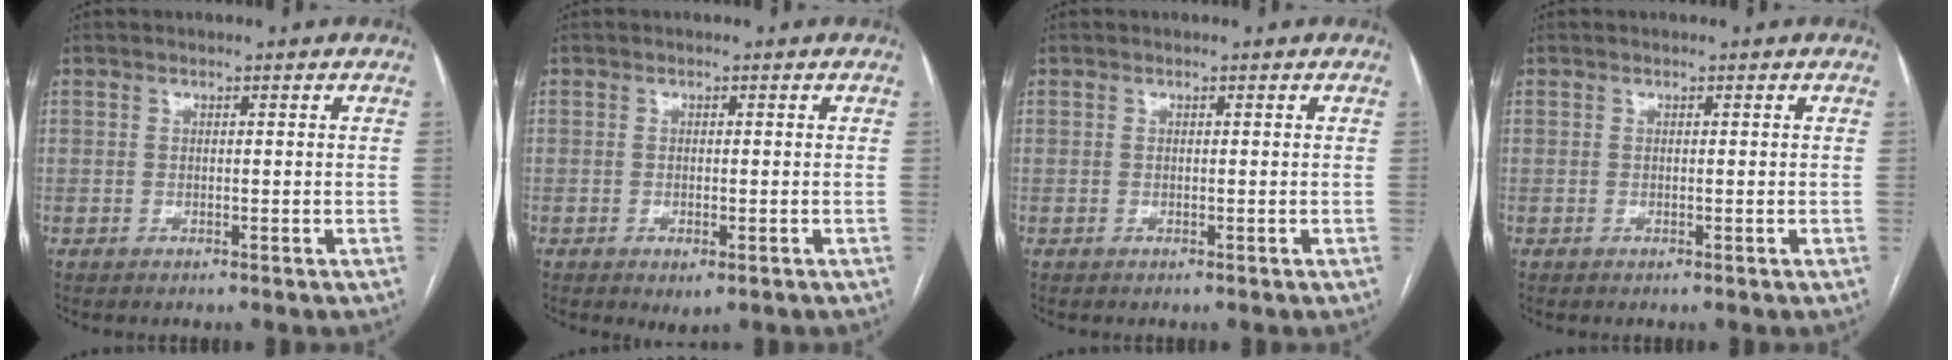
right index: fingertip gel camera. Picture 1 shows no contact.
{"total": 2.1, "force": [-1.0, 0.8, 1.6], "torque": [-0.023, -0.003, -0.007]}
{"total": 0.0}
{"total": 0.0}